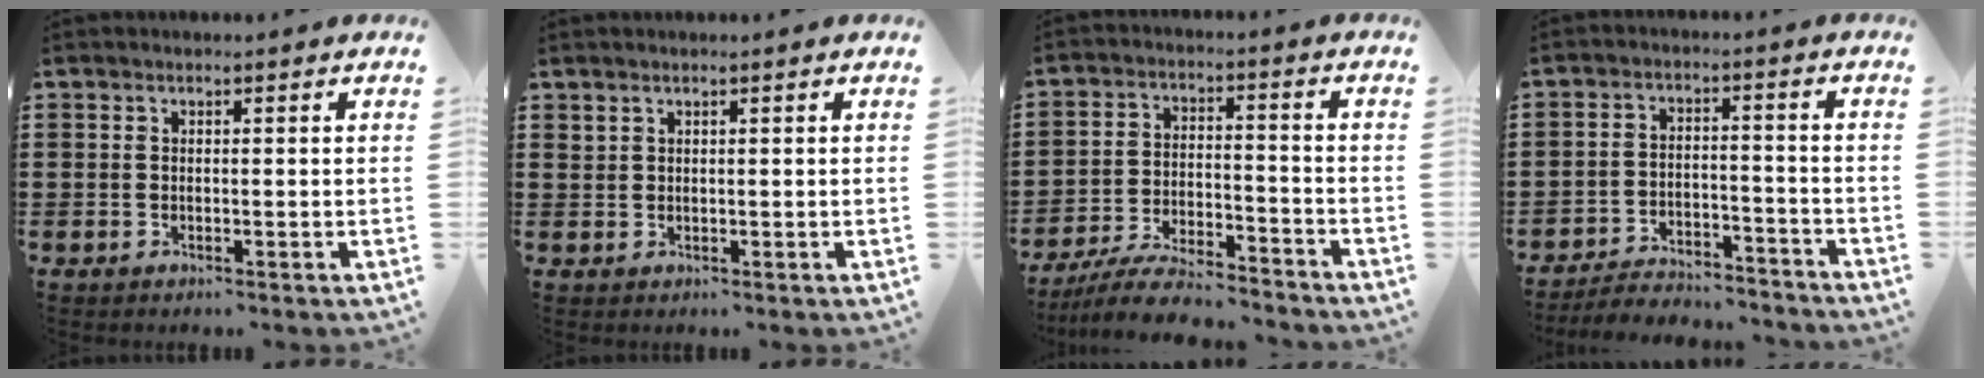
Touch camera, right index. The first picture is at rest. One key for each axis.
{"total": 1.1, "fx": 1.0, "fy": 0.3, "fz": 0.2, "tx": -0.006, "ty": 0.000, "tz": 0.020}
{"total": 7.2, "fx": -6.8, "fy": 0.3, "fz": 2.3, "tx": -0.051, "ty": 0.002, "tz": -0.132}
{"total": 4.8, "fx": -4.8, "fy": 0.5, "fz": 0.6, "tx": -0.013, "ty": 0.006, "tz": -0.096}